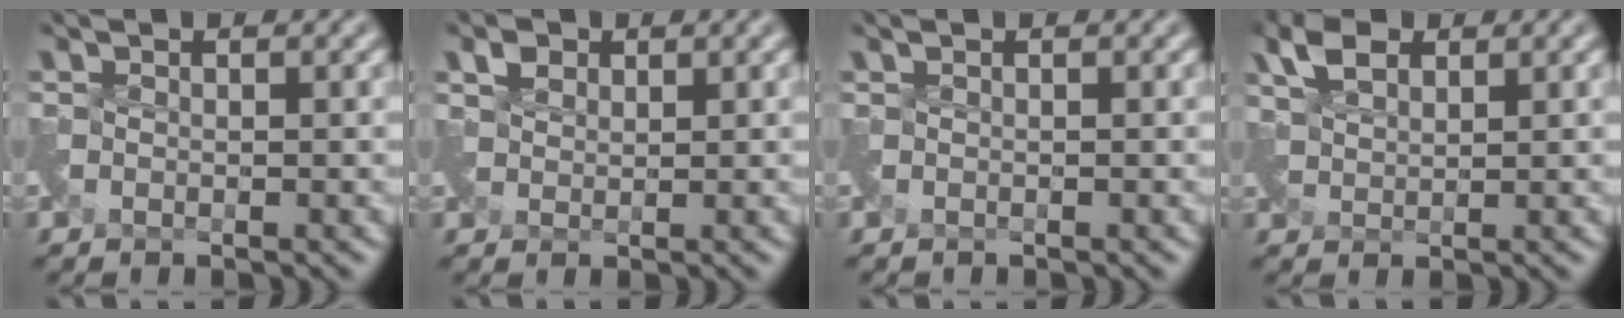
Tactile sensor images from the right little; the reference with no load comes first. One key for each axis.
{"total": 1.4, "fx": 1.1, "fy": 0.9, "fz": 0.2, "tx": -0.004, "ty": 0.006, "tz": 0.024}
{"total": 0.0}
{"total": 3.4, "fx": 2.6, "fy": 1.6, "fz": 1.6, "tx": -0.042, "ty": 0.012, "tz": 0.053}